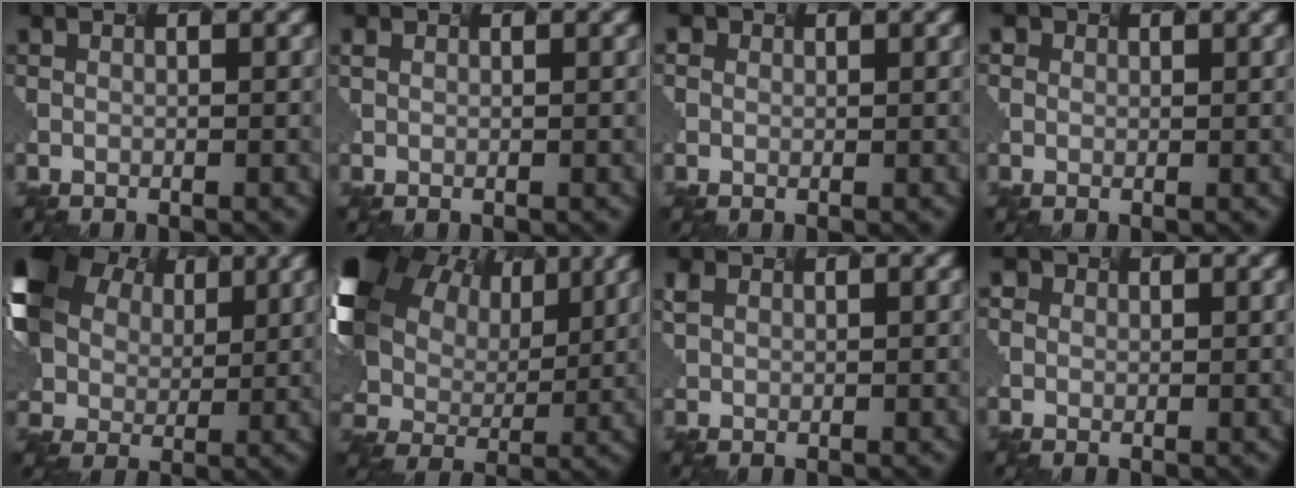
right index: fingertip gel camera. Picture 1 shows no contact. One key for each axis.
{"total": 0.6, "fx": 0.5, "fy": 0.2, "fz": -0.2, "tx": -0.007, "ty": 0.005, "tz": 0.009}
{"total": 0.9, "fx": 0.5, "fy": 0.4, "fz": -0.6, "tx": -0.014, "ty": 0.001, "tz": 0.015}
{"total": 1.0, "fx": 0.4, "fy": 0.3, "fz": -0.8, "tx": -0.006, "ty": -0.002, "tz": 0.013}
{"total": 10.6, "fx": 4.0, "fy": 8.1, "fz": 5.6, "tx": -0.188, "ty": 0.015, "tz": 0.081}
{"total": 17.1, "fx": 6.7, "fy": 12.0, "fz": 10.1, "tx": -0.285, "ty": 0.037, "tz": 0.122}
{"total": 1.0, "fx": 0.8, "fy": 0.0, "fz": -0.6, "tx": -0.027, "ty": -0.003, "tz": 0.026}
{"total": 1.1, "fx": 0.4, "fy": 0.5, "fz": -0.8, "tx": -0.005, "ty": -0.003, "tz": 0.013}